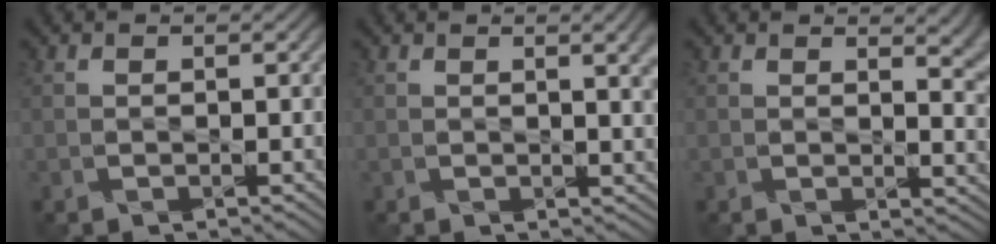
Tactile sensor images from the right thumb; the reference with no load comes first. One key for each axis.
{"total": 3.7, "fx": 1.2, "fy": 0.9, "fz": 3.4, "tx": -0.044, "ty": 0.005, "tz": 0.018}
{"total": 5.0, "fx": 2.6, "fy": 1.9, "fz": 3.9, "tx": -0.045, "ty": -0.004, "tz": 0.044}